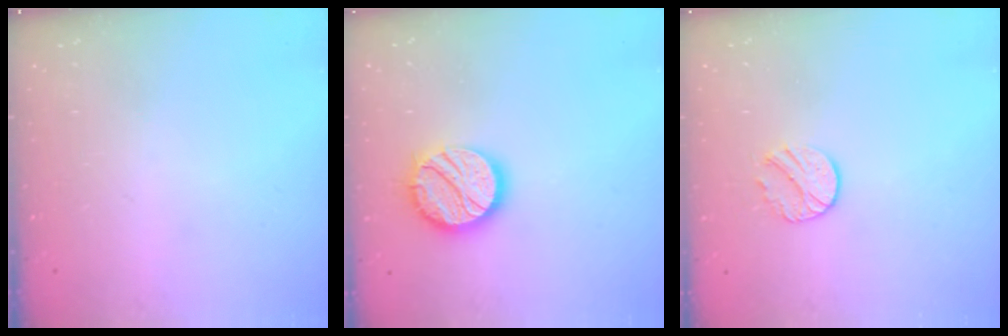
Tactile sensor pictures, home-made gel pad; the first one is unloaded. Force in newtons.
{"total": 14.9, "press": 14.9, "slide": 0.9}
{"total": 7.0, "press": 7.0, "slide": 0.7}